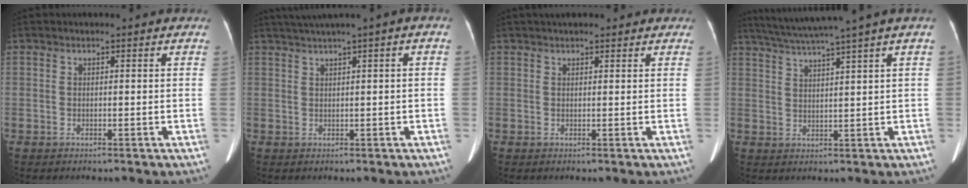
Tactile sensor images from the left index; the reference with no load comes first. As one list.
[{"total": 4.1, "force": [2.1, -0.3, 3.5], "torque": [-0.067, 0.021, 0.042]}, {"total": 5.6, "force": [4.5, 1.7, 2.9], "torque": [-0.036, 0.033, 0.060]}, {"total": 9.1, "force": [7.2, -2.2, 5.2], "torque": [-0.088, 0.017, 0.114]}]